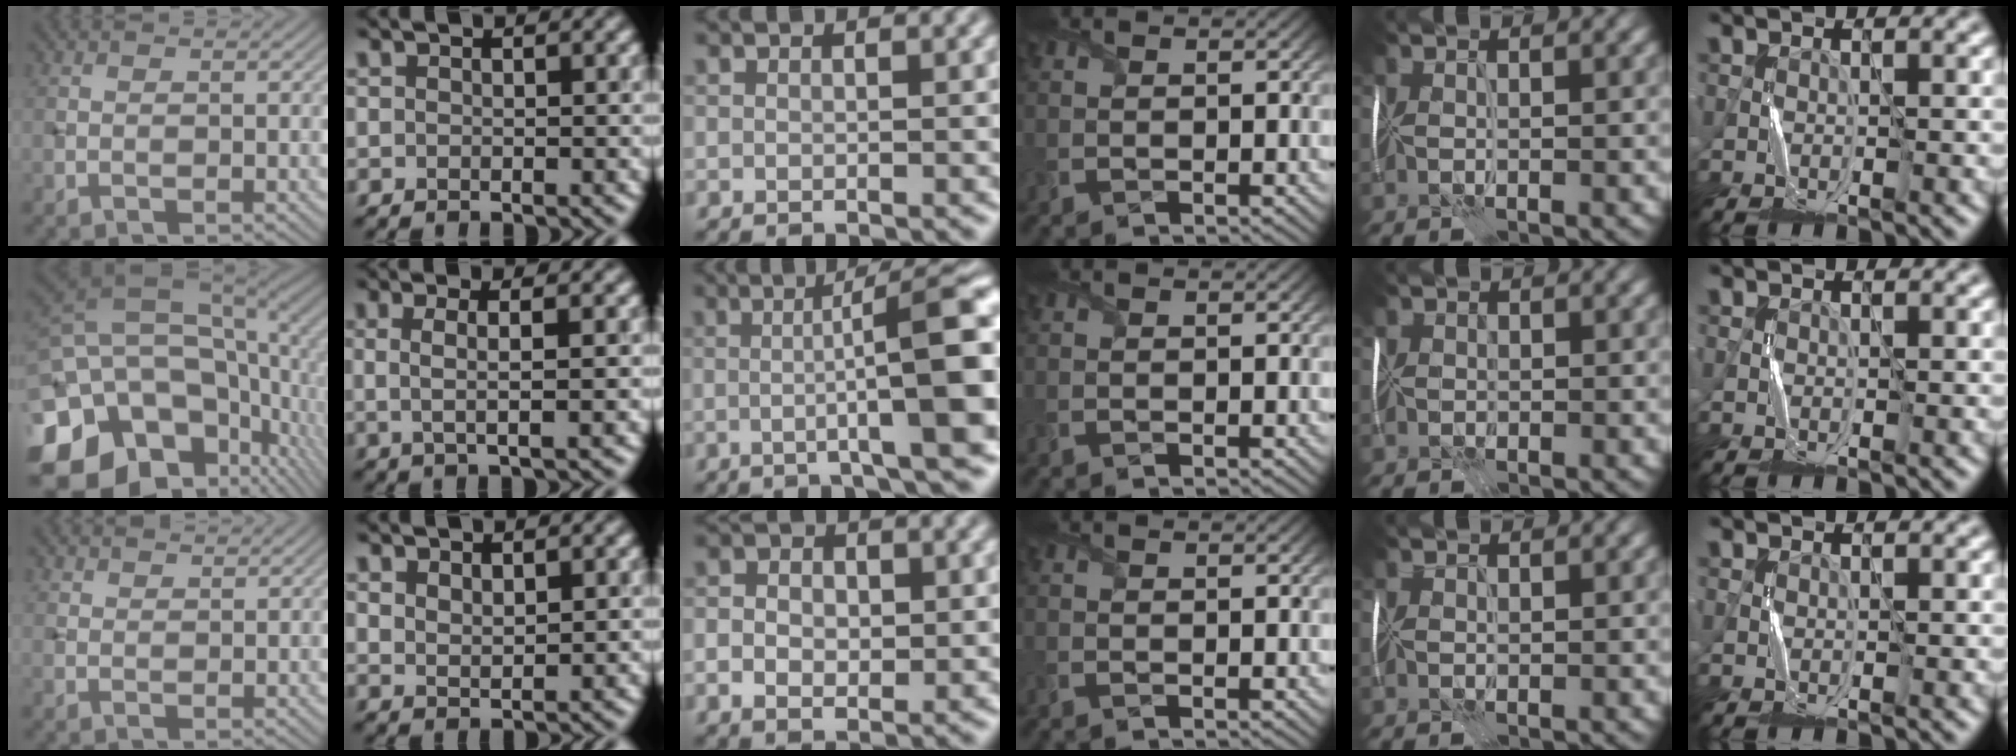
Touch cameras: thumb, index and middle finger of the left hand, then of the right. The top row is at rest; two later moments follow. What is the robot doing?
{"motion": "fold", "object": "memory foam"}